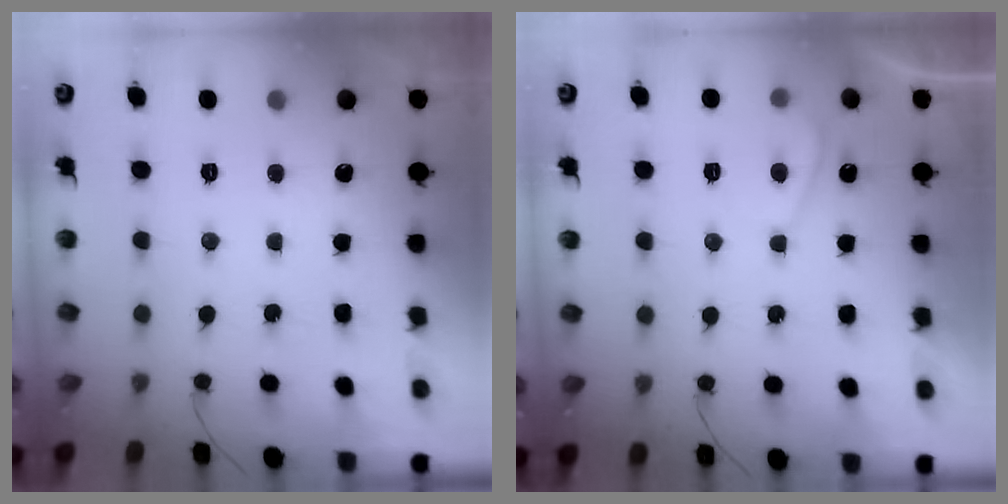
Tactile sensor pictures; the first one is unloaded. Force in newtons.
{"total": 1.8, "press": 1.7, "slide": 0.6}